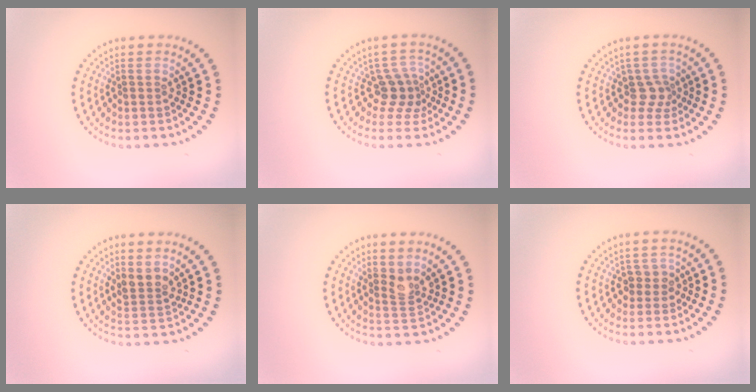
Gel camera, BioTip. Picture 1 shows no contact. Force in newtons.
{"total": 2.7, "press": 1.9, "slide": 1.9}
{"total": 1.8, "press": 1.4, "slide": 1.2}
{"total": 2.0, "press": 1.7, "slide": 1.1}
{"total": 2.0, "press": 1.6, "slide": 1.1}
{"total": 1.6, "press": 1.4, "slide": 0.8}